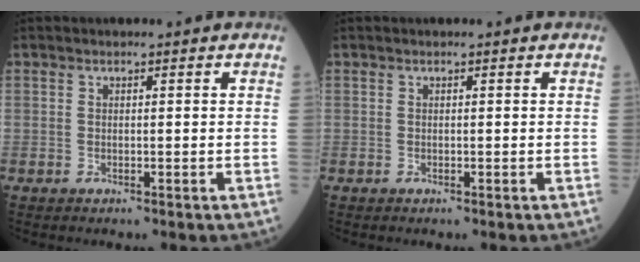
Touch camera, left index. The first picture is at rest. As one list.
[{"total": 0.0}]